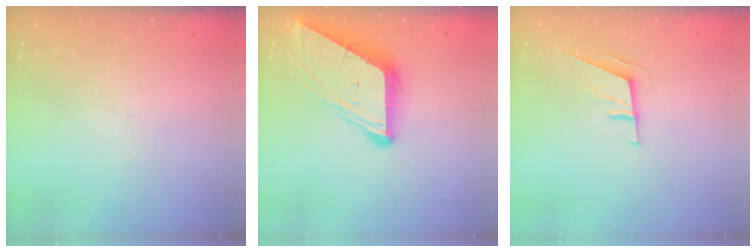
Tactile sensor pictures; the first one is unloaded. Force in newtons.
{"total": 10.3, "press": 10.3, "slide": 0.9}
{"total": 5.9, "press": 5.7, "slide": 1.3}